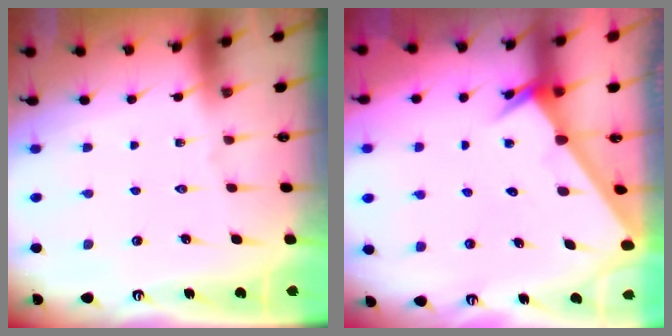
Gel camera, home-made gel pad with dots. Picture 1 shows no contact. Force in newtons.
{"total": 2.4, "press": 2.4, "slide": 0.1}